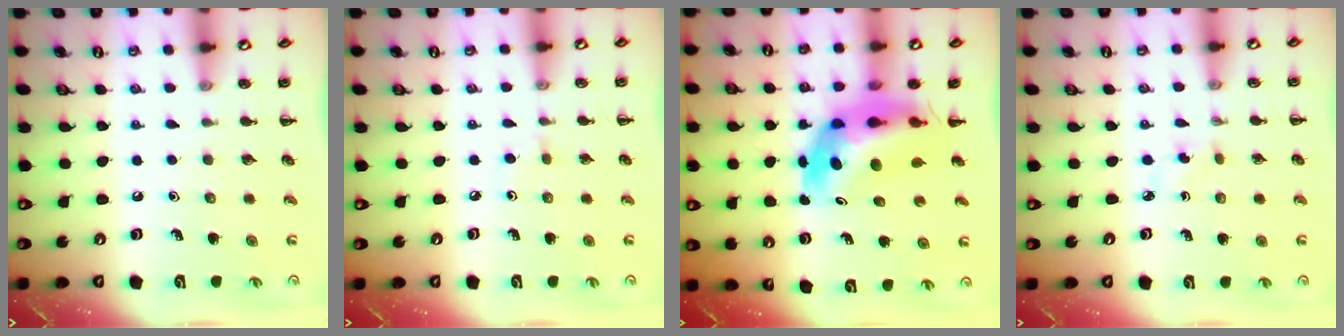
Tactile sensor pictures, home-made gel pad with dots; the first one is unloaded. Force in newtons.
{"total": 2.7, "press": 2.5, "slide": 1.2}
{"total": 9.7, "press": 9.2, "slide": 3.2}
{"total": 3.2, "press": 3.1, "slide": 0.8}